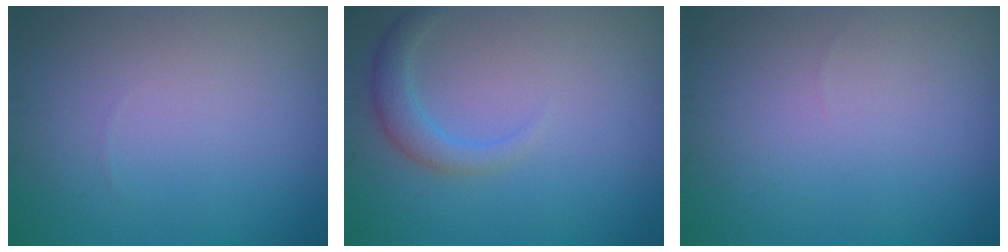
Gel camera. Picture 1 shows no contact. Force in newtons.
{"total": 2.1, "press": 2.1, "slide": 0.1}
{"total": 0.0}